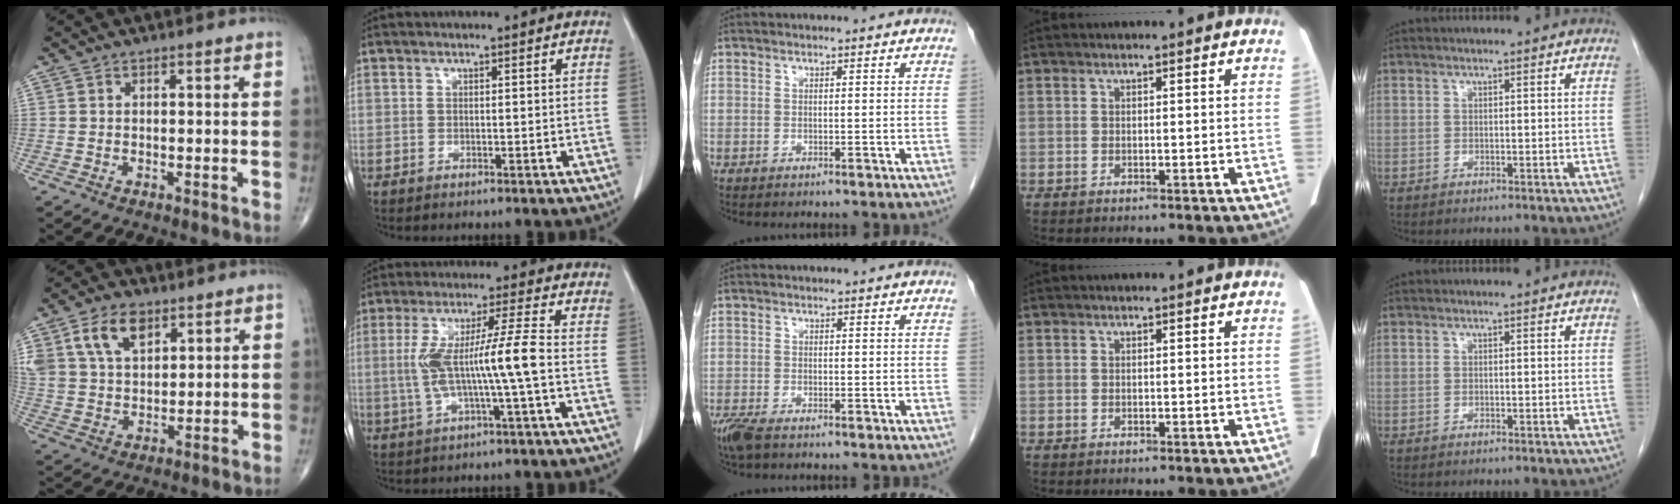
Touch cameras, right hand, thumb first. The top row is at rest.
{"thumb": {"total": 10.6, "force": [5.4, 6.4, 6.5], "torque": [-0.112, -0.014, 0.109]}, "index": {"total": 9.4, "force": [-1.0, -0.4, 9.4], "torque": [-0.187, 0.016, -0.018]}, "middle": {"total": 2.9, "force": [-2.1, 0.7, 1.9], "torque": [-0.046, -0.010, -0.039]}}